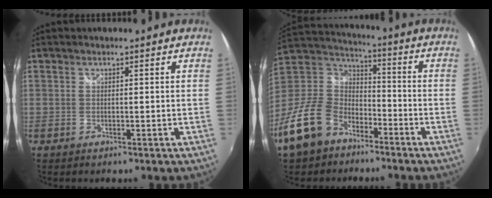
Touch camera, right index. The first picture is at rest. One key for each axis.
{"total": 17.2, "fx": -10.5, "fy": 11.0, "fz": 8.2, "tx": -0.201, "ty": 0.018, "tz": -0.186}